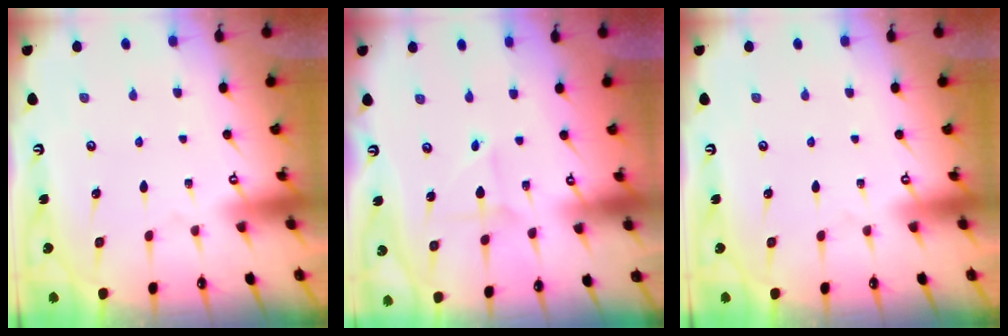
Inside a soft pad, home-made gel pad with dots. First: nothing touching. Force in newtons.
{"total": 1.8, "press": 1.8, "slide": 0.2}
{"total": 0.0}